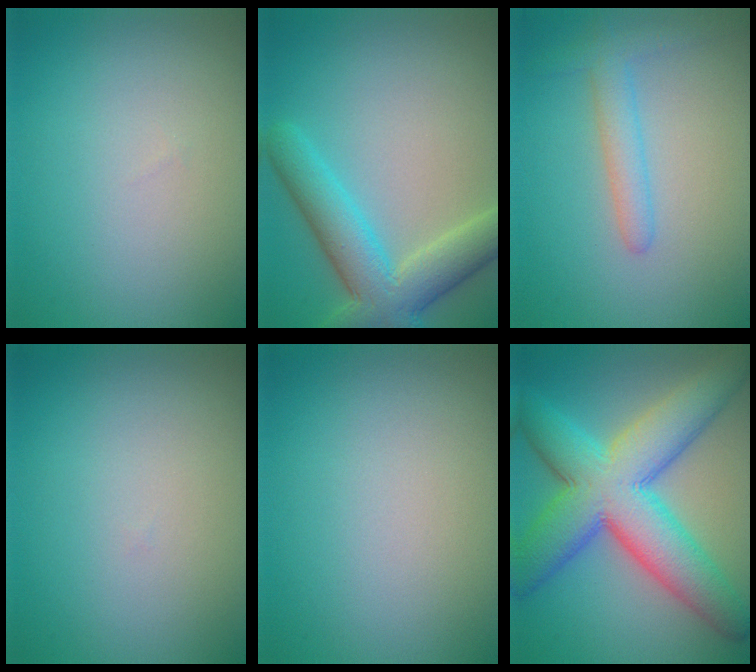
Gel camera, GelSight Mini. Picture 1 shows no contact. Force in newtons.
{"total": 6.8, "press": 6.8, "slide": 0.3}
{"total": 2.5, "press": 2.5, "slide": 0.2}
{"total": 0.0}
{"total": 0.0}
{"total": 11.2, "press": 11.2, "slide": 0.2}